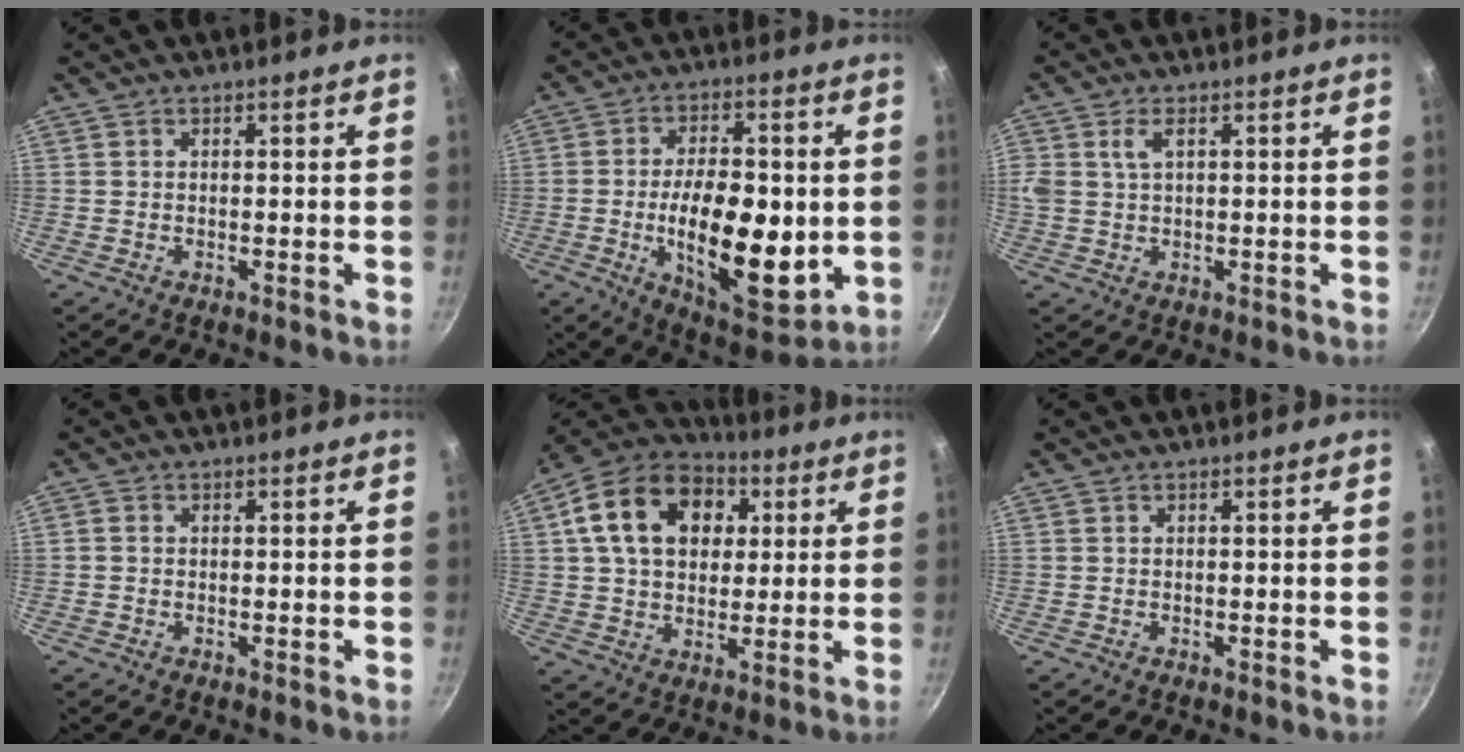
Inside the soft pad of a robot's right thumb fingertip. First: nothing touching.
{"total": 19.9, "force": [-2.2, 9.4, 17.5], "torque": [-0.251, -0.011, -0.029]}
{"total": 3.8, "force": [1.4, 2.1, 2.9], "torque": [-0.049, 0.000, 0.027]}
{"total": 0.7, "force": [-0.1, 0.7, 0.3], "torque": [-0.005, 0.003, -0.004]}
{"total": 18.8, "force": [5.2, 13.5, 11.9], "torque": [-0.181, 0.016, 0.078]}
{"total": 0.0}